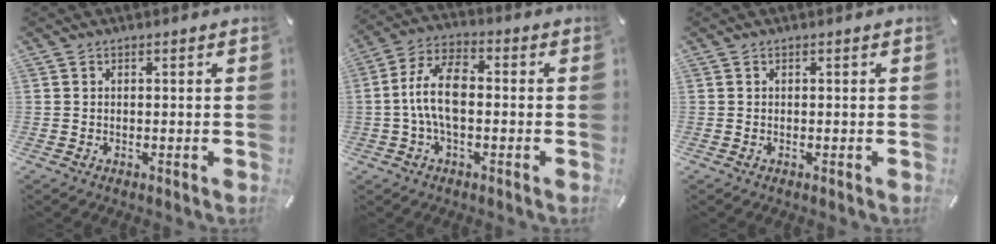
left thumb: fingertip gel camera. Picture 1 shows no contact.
{"total": 10.3, "force": [-1.2, 5.3, 8.8], "torque": [-0.182, 0.009, -0.021]}
{"total": 0.0}